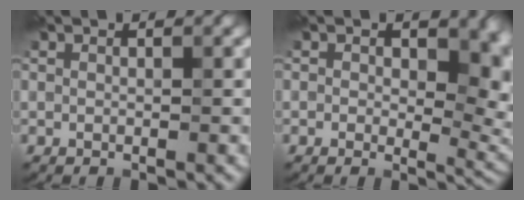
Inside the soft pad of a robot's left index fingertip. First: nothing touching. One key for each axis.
{"total": 7.8, "fx": 0.7, "fy": 4.7, "fz": 6.1, "tx": -0.062, "ty": -0.003, "tz": 0.013}